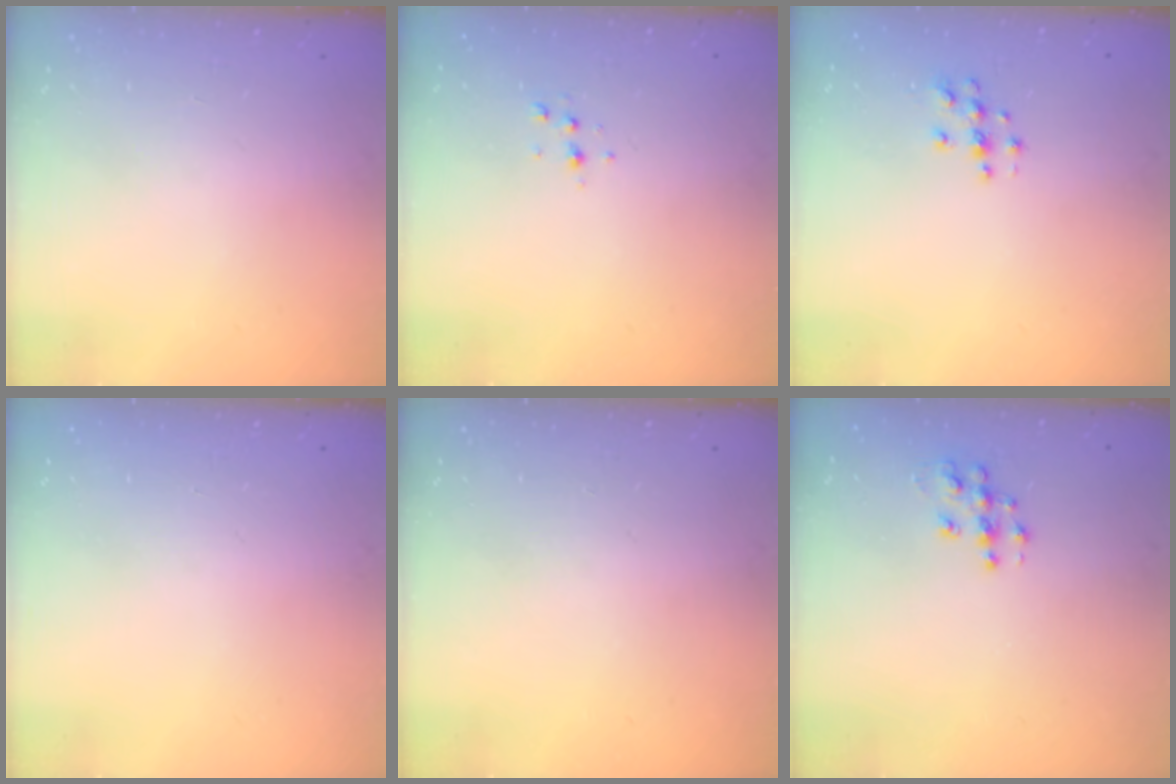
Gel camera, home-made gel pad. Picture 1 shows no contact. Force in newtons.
{"total": 3.6, "press": 3.1, "slide": 1.7}
{"total": 4.5, "press": 4.5, "slide": 0.5}
{"total": 0.0}
{"total": 0.0}
{"total": 7.1, "press": 7.1, "slide": 0.3}